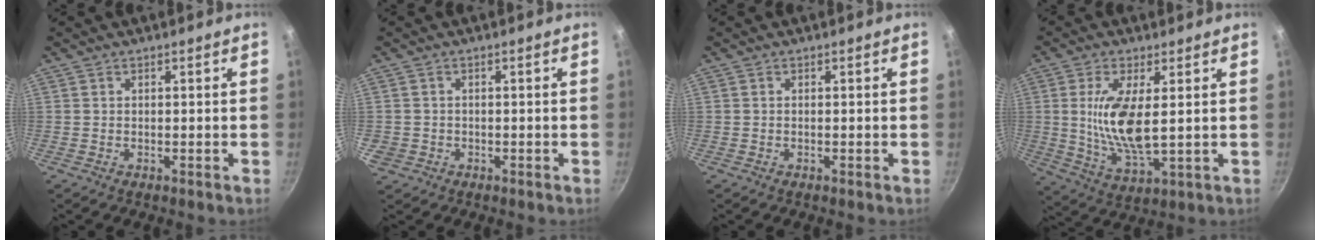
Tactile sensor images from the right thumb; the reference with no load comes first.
{"total": 2.6, "force": [-0.7, 2.4, 0.8], "torque": [-0.020, 0.003, -0.006]}
{"total": 0.0}
{"total": 11.7, "force": [1.6, 4.4, 10.7], "torque": [-0.212, -0.016, 0.039]}